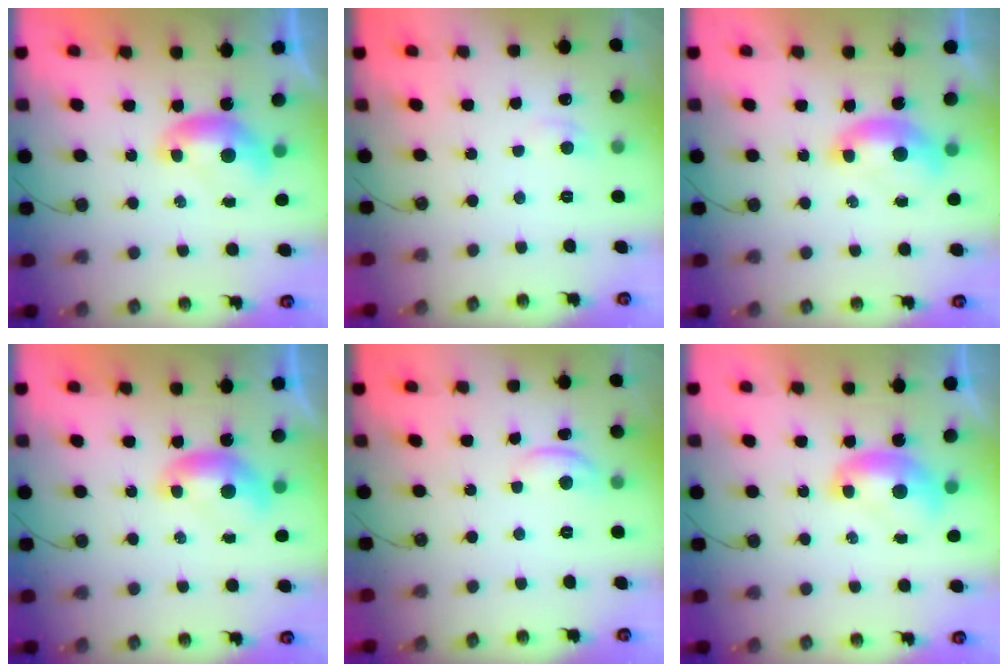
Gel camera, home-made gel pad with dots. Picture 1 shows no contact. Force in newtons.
{"total": 0.9, "press": 0.4, "slide": 0.8}
{"total": 1.6, "press": 1.5, "slide": 0.6}
{"total": 0.0}
{"total": 3.0, "press": 3.0, "slide": 0.4}
{"total": 1.7, "press": 1.7, "slide": 0.1}